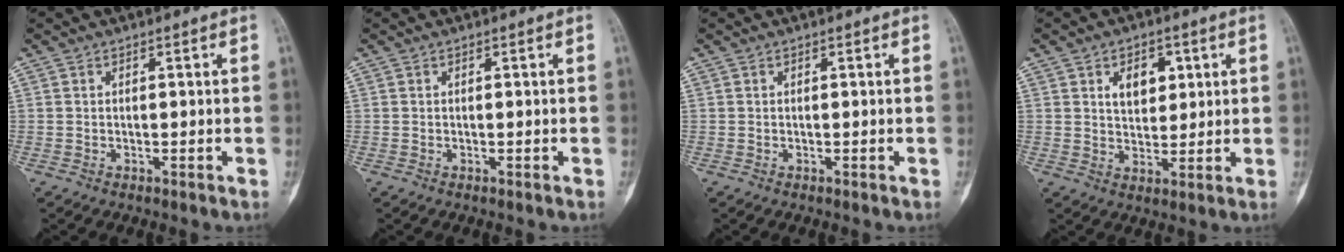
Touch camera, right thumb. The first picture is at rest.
{"total": 0.0}
{"total": 0.0}
{"total": 6.4, "force": [2.3, 4.3, 4.2], "torque": [-0.038, -0.012, 0.038]}